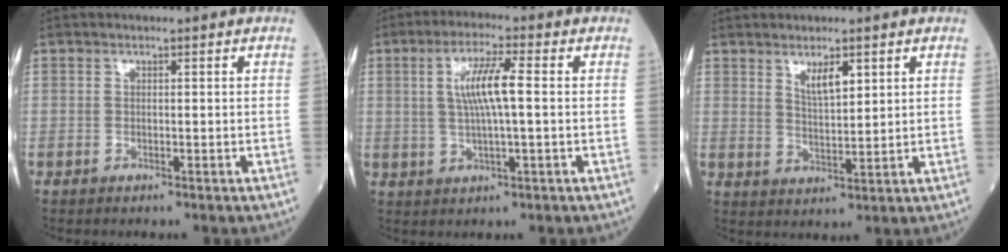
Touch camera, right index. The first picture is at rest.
{"total": 6.9, "force": [0.9, 0.7, 6.8], "torque": [-0.133, 0.007, 0.017]}
{"total": 4.1, "force": [2.4, 1.1, 3.2], "torque": [-0.059, -0.003, 0.046]}